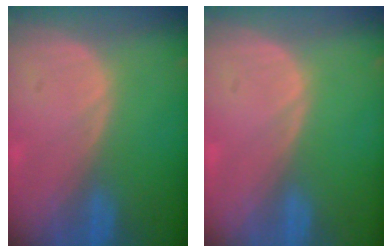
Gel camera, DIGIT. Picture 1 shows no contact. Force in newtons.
{"total": 0.0}